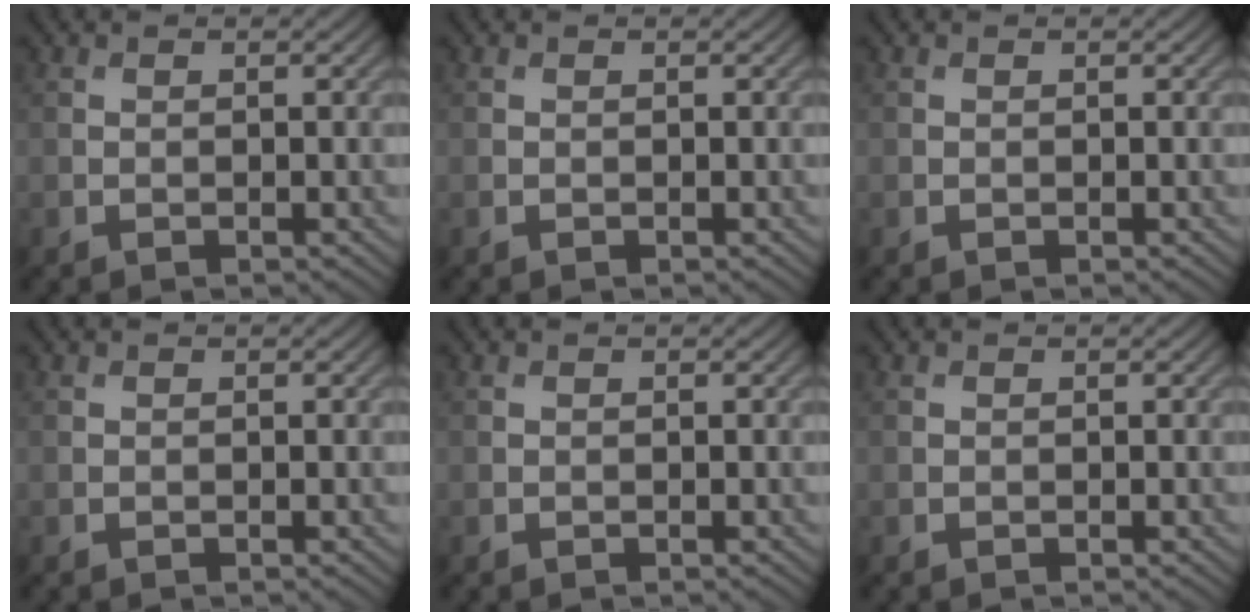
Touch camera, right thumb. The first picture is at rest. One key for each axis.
{"total": 0.0}
{"total": 0.0}
{"total": 0.0}
{"total": 0.0}
{"total": 0.0}